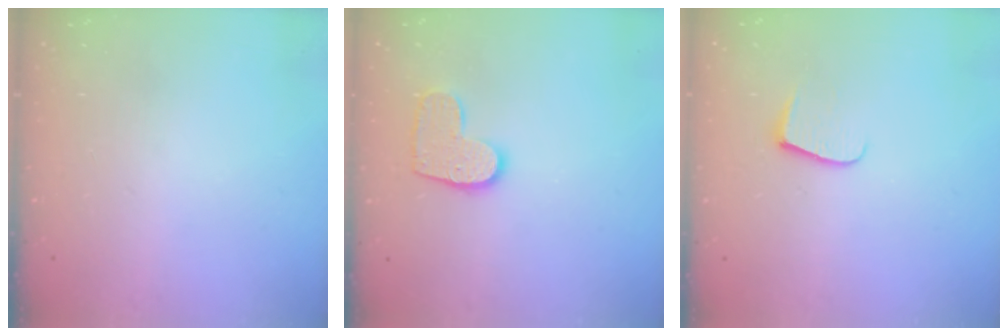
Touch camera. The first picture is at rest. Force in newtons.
{"total": 9.8, "press": 9.8, "slide": 0.3}
{"total": 7.7, "press": 7.7, "slide": 0.6}